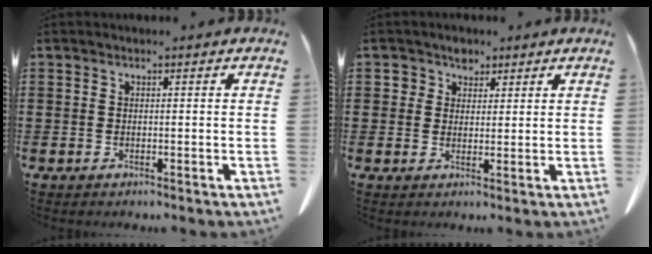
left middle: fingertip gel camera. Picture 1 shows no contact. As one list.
[{"total": 3.3, "force": [1.9, 2.6, 0.5], "torque": [-0.008, 0.007, 0.031]}]